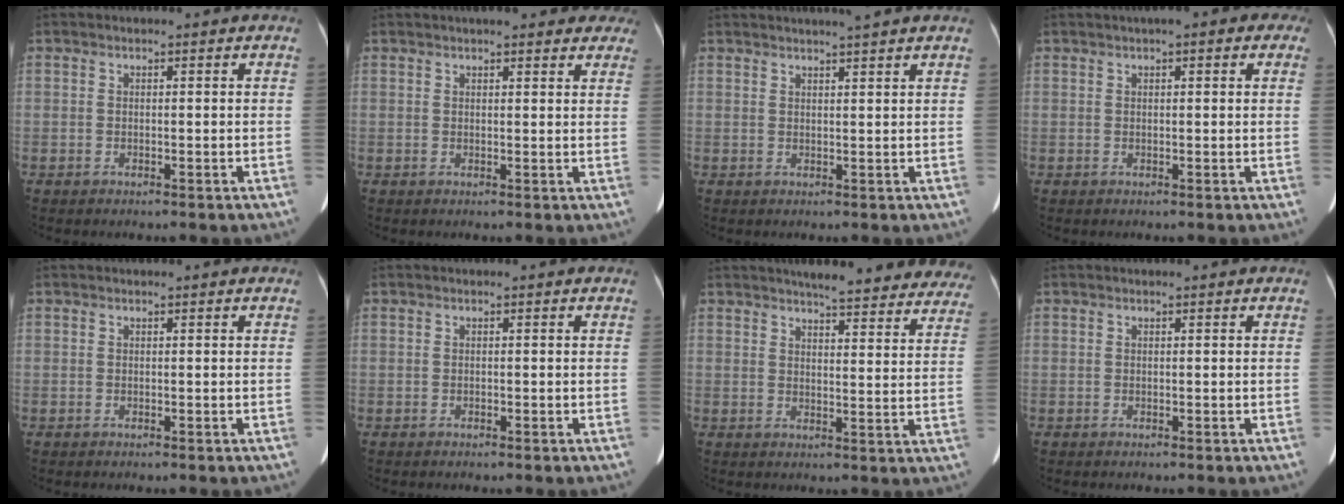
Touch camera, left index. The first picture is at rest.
{"total": 12.2, "force": [10.5, 3.0, 5.4], "torque": [-0.040, 0.017, 0.112]}
{"total": 5.5, "force": [4.7, -0.7, 2.7], "torque": [-0.039, 0.017, 0.062]}
{"total": 4.9, "force": [2.6, 1.4, 3.9], "torque": [-0.039, 0.025, 0.024]}
{"total": 0.0}
{"total": 0.0}
{"total": 19.5, "force": [17.5, 3.6, 7.9], "torque": [-0.082, -0.029, 0.191]}
{"total": 0.0}